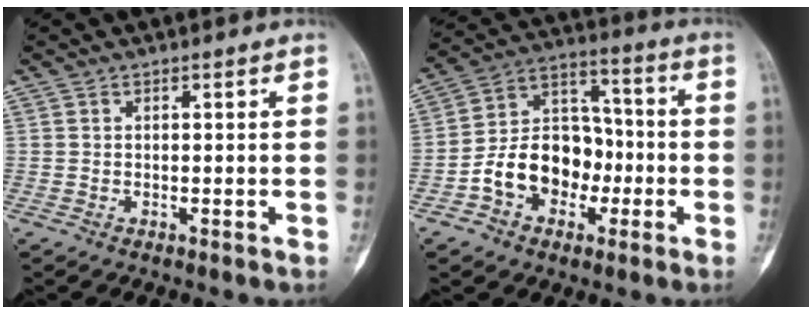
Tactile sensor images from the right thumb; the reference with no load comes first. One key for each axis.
{"total": 14.2, "fx": -4.0, "fy": 10.7, "fz": 8.4, "tx": -0.101, "ty": 0.054, "tz": -0.071}